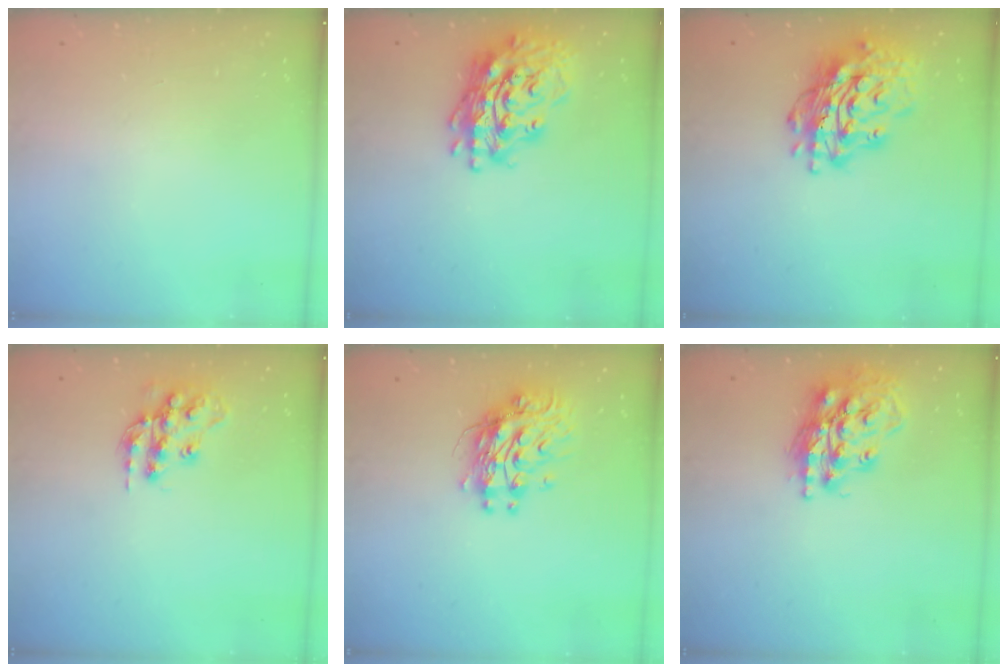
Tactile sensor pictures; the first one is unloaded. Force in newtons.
{"total": 19.4, "press": 19.2, "slide": 3.0}
{"total": 19.1, "press": 19.0, "slide": 1.9}
{"total": 14.2, "press": 14.2, "slide": 0.9}
{"total": 11.5, "press": 11.4, "slide": 0.9}
{"total": 17.9, "press": 17.8, "slide": 1.9}